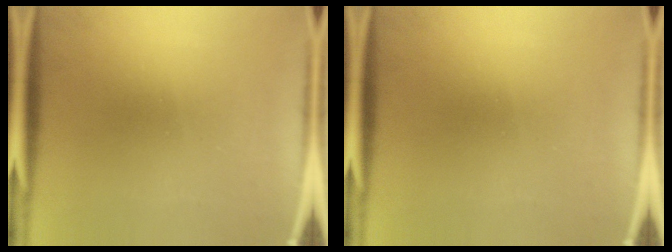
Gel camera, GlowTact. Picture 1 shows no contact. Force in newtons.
{"total": 0.0}